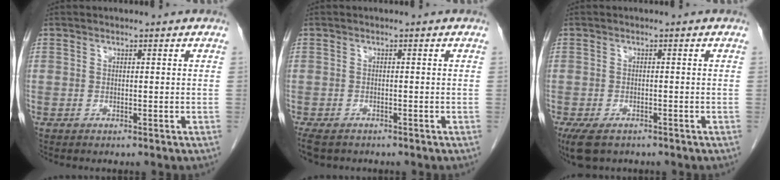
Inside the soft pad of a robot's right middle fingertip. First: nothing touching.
{"total": 4.4, "force": [-3.5, 2.0, 1.8], "torque": [-0.032, -0.008, -0.056]}
{"total": 5.1, "force": [-3.6, 2.3, 2.7], "torque": [-0.055, -0.010, -0.058]}